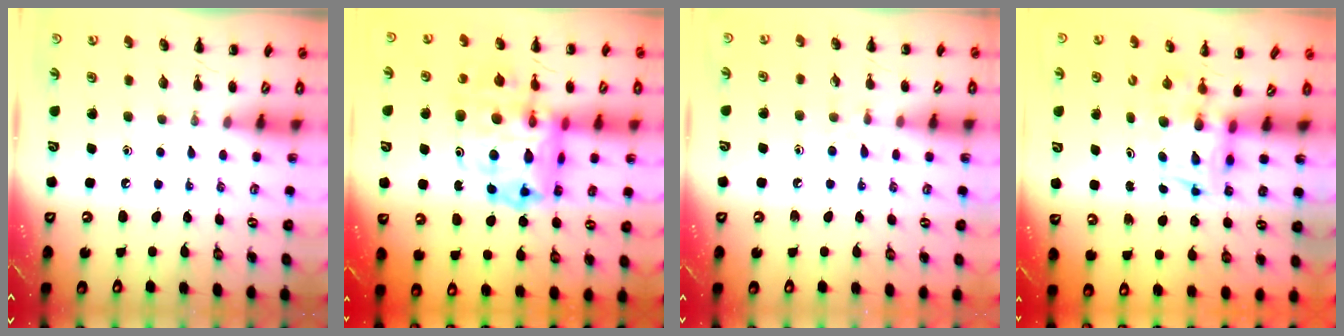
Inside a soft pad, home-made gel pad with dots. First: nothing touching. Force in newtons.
{"total": 19.0, "press": 18.2, "slide": 5.6}
{"total": 5.2, "press": 4.7, "slide": 2.2}
{"total": 2.8, "press": 2.8, "slide": 0.5}